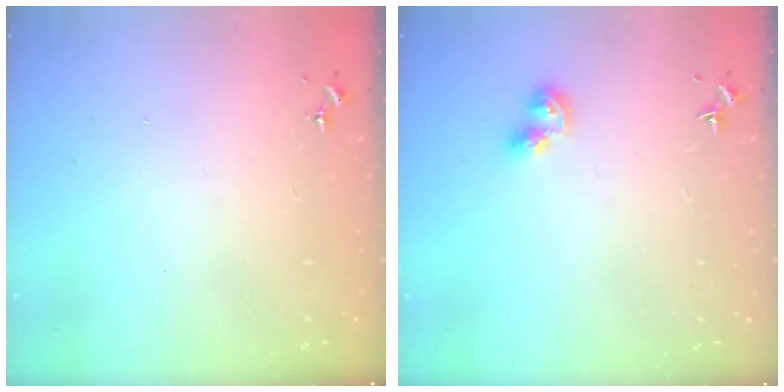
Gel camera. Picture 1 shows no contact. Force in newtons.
{"total": 7.1, "press": 7.1, "slide": 0.8}